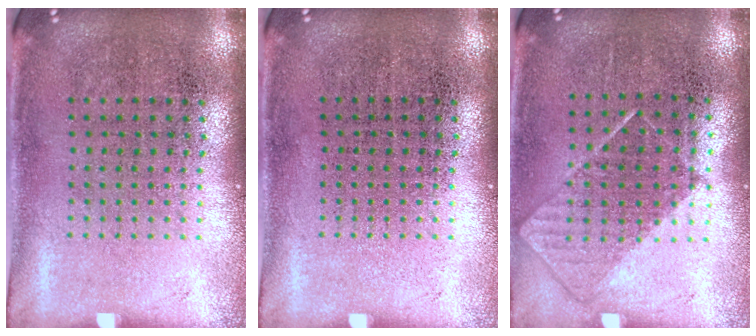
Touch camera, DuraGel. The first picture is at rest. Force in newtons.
{"total": 0.0}
{"total": 0.8, "press": 0.7, "slide": 0.4}